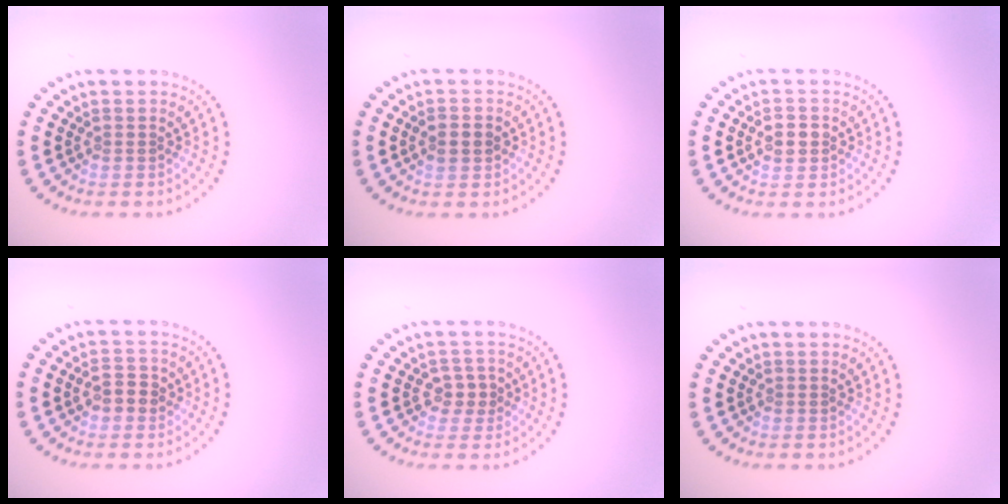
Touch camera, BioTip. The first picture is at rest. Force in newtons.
{"total": 1.8, "press": 1.8, "slide": 0.3}
{"total": 2.4, "press": 2.4, "slide": 0.0}
{"total": 2.3, "press": 2.2, "slide": 0.3}
{"total": 2.0, "press": 1.9, "slide": 0.7}
{"total": 0.0}